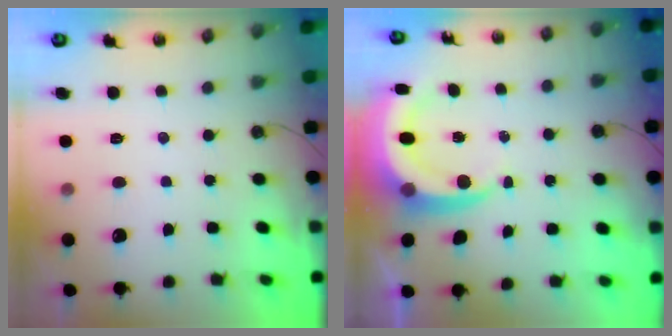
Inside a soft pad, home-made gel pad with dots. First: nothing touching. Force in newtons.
{"total": 7.8, "press": 7.8, "slide": 0.9}